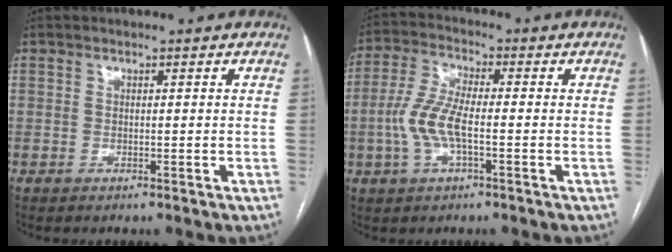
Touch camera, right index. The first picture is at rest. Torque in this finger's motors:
{"motor_torque": [0.30, -0.15, 0.54, 0.17]}